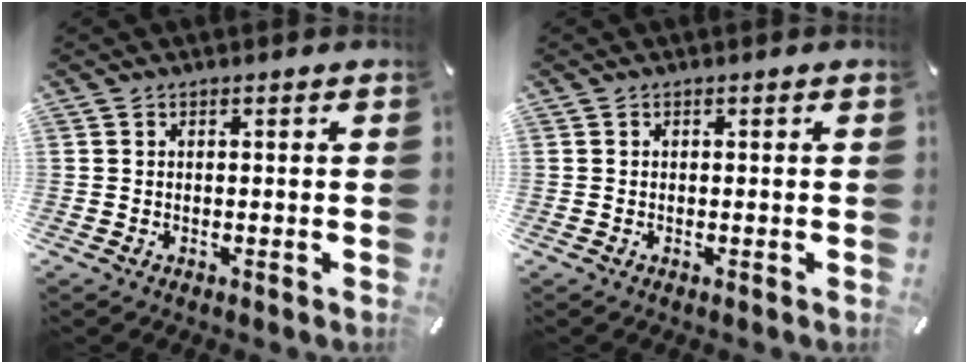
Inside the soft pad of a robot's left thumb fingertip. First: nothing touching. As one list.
[{"total": 0.0}]